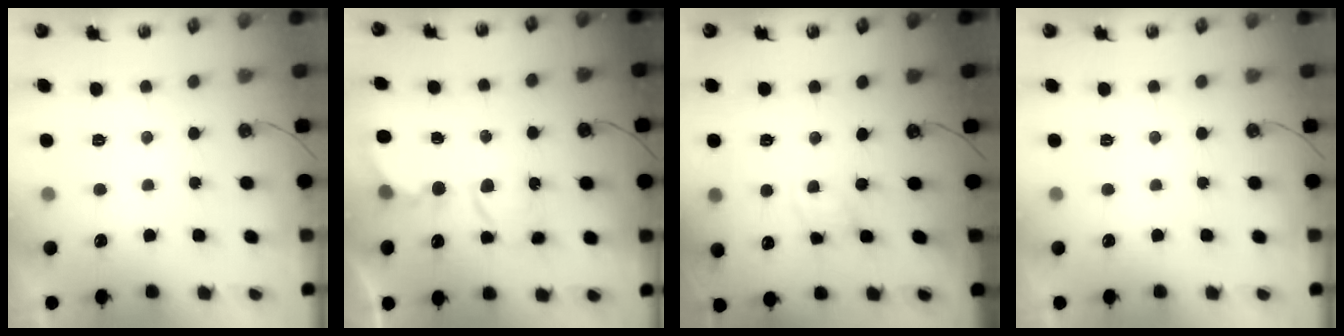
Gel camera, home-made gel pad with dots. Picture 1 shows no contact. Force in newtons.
{"total": 6.5, "press": 6.5, "slide": 0.3}
{"total": 2.3, "press": 2.3, "slide": 0.1}
{"total": 0.0}